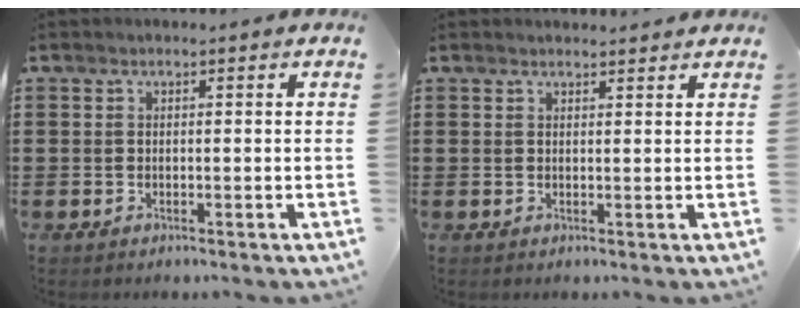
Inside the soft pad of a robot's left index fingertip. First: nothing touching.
{"total": 1.3, "force": [1.2, 0.2, 0.0], "torque": [-0.004, 0.001, 0.024]}